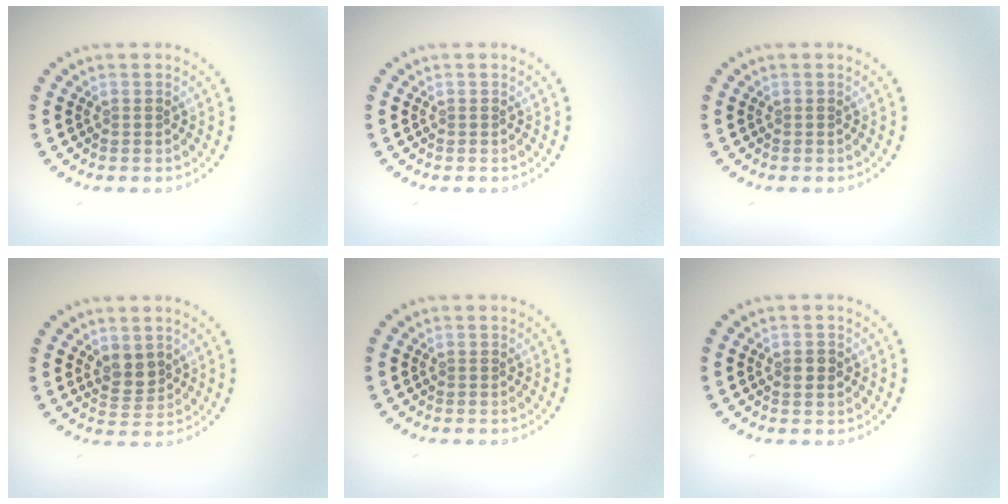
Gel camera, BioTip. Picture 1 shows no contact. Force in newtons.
{"total": 0.0}
{"total": 0.0}
{"total": 2.2, "press": 1.9, "slide": 1.0}
{"total": 0.0}
{"total": 1.4, "press": 1.4, "slide": 0.1}